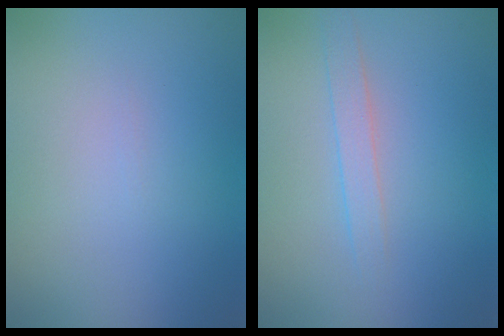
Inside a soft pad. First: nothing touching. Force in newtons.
{"total": 1.6, "press": 1.6, "slide": 0.0}